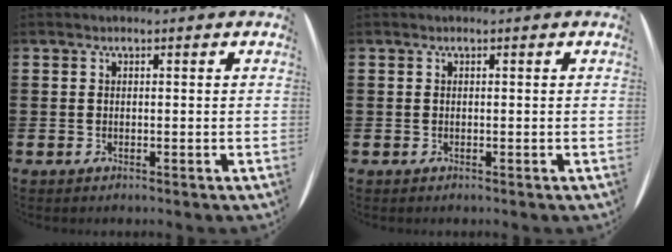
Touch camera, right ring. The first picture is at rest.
{"total": 0.0}